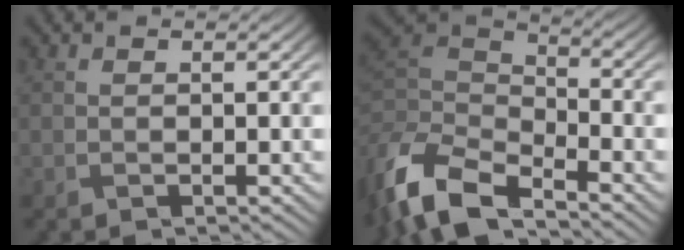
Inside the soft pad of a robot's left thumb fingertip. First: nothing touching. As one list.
[{"total": 10.2, "force": [-6.9, 4.0, 6.3], "torque": [-0.146, -0.012, -0.144]}]